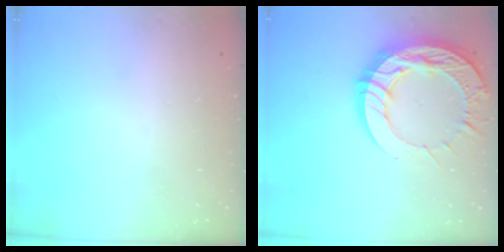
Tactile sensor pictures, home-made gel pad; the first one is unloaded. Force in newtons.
{"total": 20.5, "press": 20.4, "slide": 1.7}